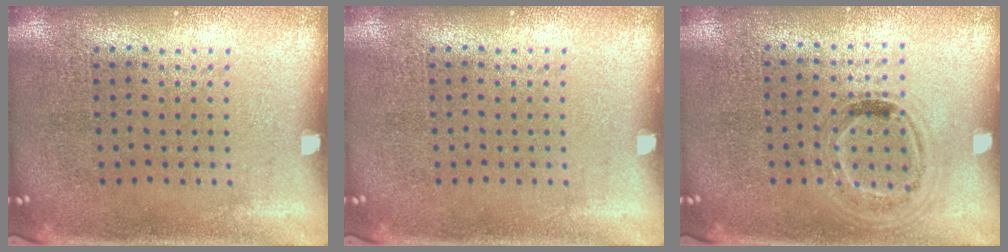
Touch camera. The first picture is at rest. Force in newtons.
{"total": 0.0}
{"total": 1.0, "press": 0.9, "slide": 0.3}